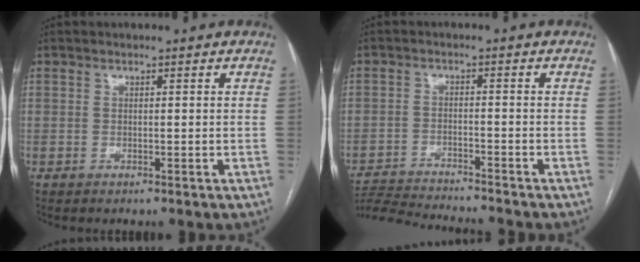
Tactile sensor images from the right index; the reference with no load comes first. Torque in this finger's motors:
{"motor_torque": [-1.83, -0.31, -1.05, -0.21]}